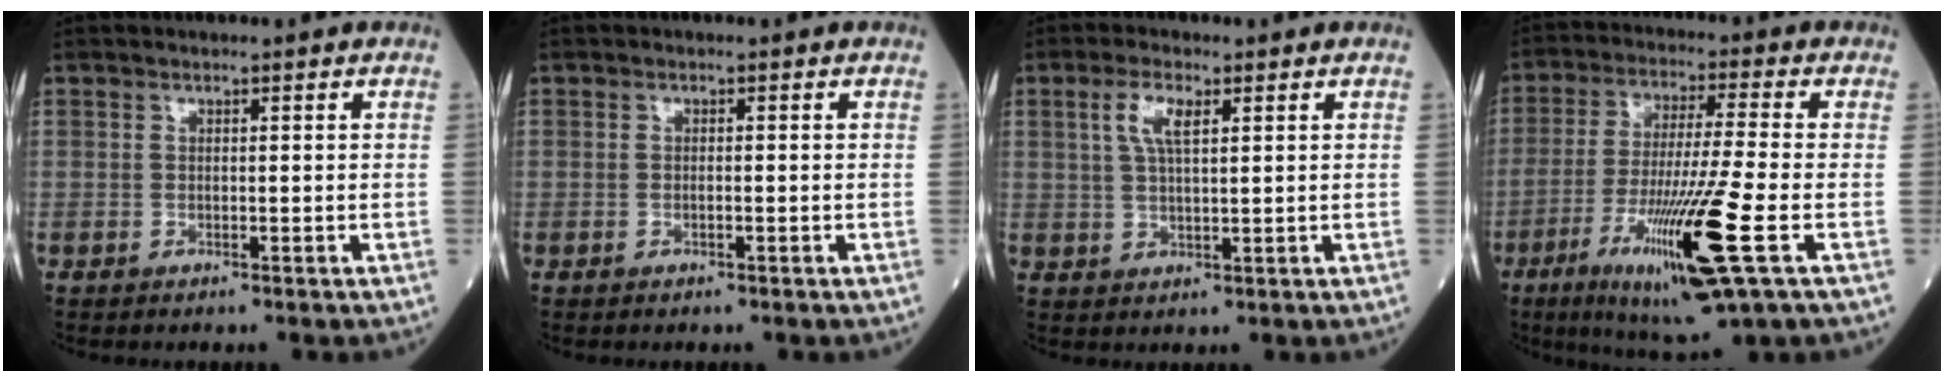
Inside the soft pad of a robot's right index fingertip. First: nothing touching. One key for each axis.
{"total": 0.7, "fx": -0.2, "fy": 0.1, "fz": 0.7, "tx": -0.015, "ty": 0.000, "tz": -0.003}
{"total": 4.4, "fx": 1.8, "fy": 1.2, "fz": 3.9, "tx": -0.085, "ty": 0.007, "tz": 0.038}
{"total": 15.9, "fx": -6.0, "fy": -0.3, "fz": 14.8, "tx": -0.290, "ty": -0.038, "tz": -0.106}